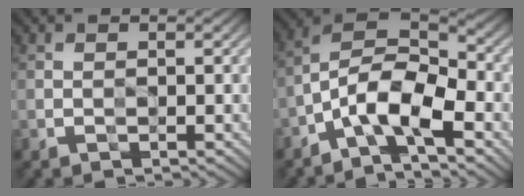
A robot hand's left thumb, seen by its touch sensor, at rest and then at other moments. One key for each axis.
{"total": 10.5, "fx": -5.0, "fy": 4.2, "fz": 8.3, "tx": -0.153, "ty": 0.001, "tz": -0.105}